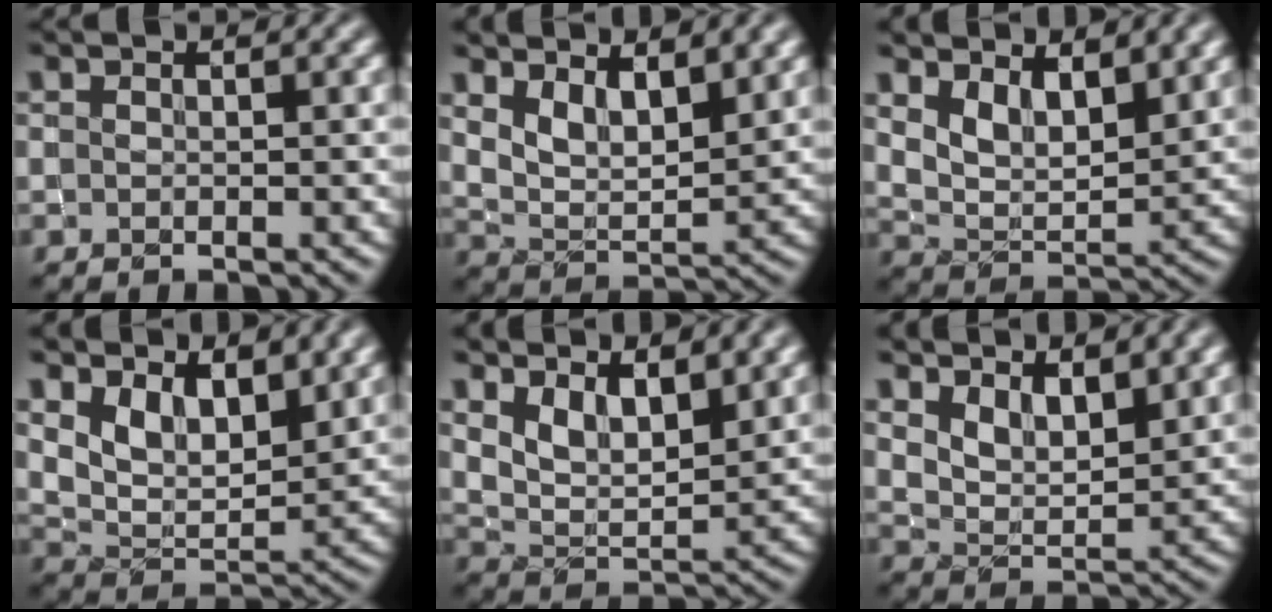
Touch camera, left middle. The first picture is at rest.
{"total": 5.0, "force": [3.1, 2.1, 3.3], "torque": [-0.062, -0.007, 0.055]}
{"total": 4.8, "force": [3.1, 2.3, 2.9], "torque": [-0.061, -0.012, 0.054]}
{"total": 5.6, "force": [3.2, 3.0, 3.4], "torque": [-0.070, -0.018, 0.053]}
{"total": 5.4, "force": [3.4, 2.4, 3.5], "torque": [-0.066, -0.007, 0.057]}
{"total": 4.8, "force": [3.6, 2.0, 2.5], "torque": [-0.048, -0.007, 0.057]}